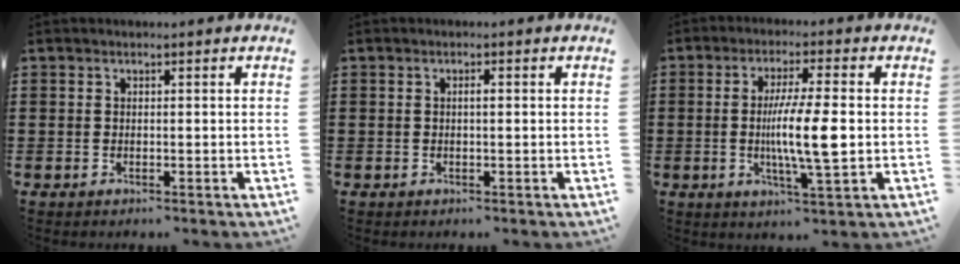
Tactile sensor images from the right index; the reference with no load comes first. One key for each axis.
{"total": 1.2, "fx": 0.1, "fy": 0.3, "fz": 1.1, "tx": -0.022, "ty": 0.001, "tz": 0.001}
{"total": 9.1, "fx": -0.6, "fy": 1.1, "fz": 9.0, "tx": -0.154, "ty": -0.001, "tz": -0.012}